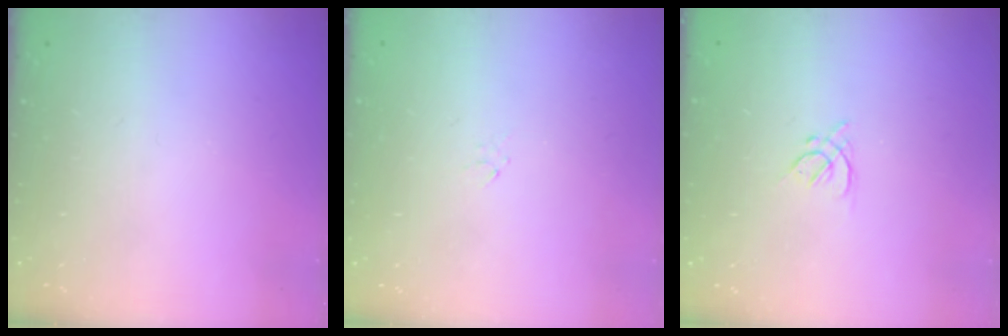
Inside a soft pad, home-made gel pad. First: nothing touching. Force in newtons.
{"total": 0.0}
{"total": 1.3, "press": 1.2, "slide": 0.5}